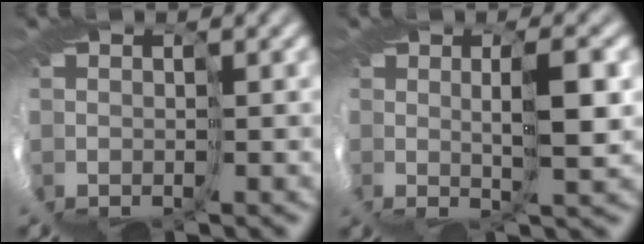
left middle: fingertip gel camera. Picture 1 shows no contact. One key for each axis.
{"total": 3.9, "fx": 1.6, "fy": -1.2, "fz": 3.3, "tx": -0.065, "ty": -0.004, "tz": 0.025}